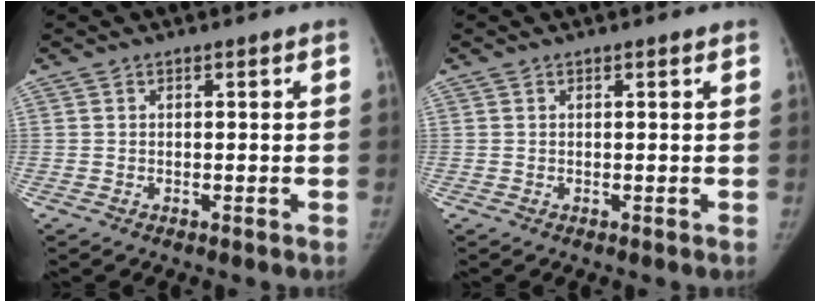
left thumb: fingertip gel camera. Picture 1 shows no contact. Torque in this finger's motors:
{"motor_torque": [-0.16, -0.05, 0.28, 0.14, -0.01]}